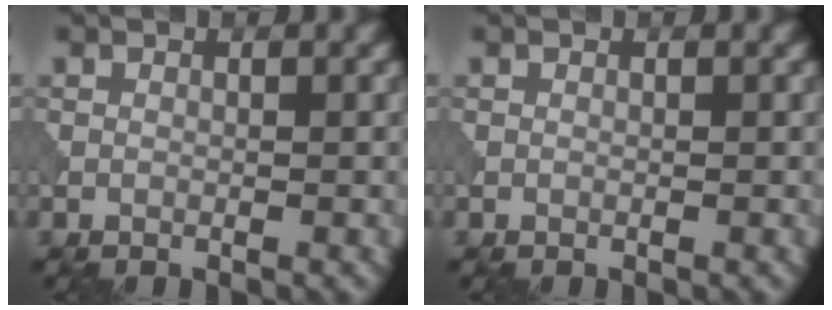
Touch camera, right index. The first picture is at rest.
{"total": 0.0}